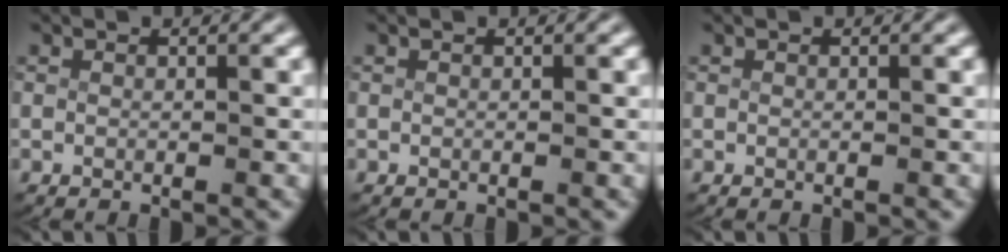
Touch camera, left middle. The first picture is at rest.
{"total": 0.0}
{"total": 0.0}